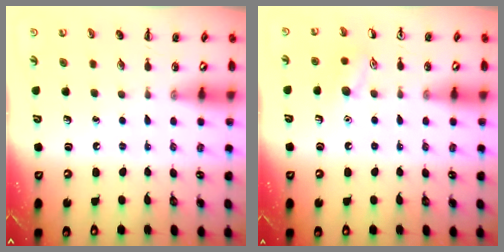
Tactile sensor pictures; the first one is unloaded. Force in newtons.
{"total": 8.3, "press": 8.2, "slide": 1.4}